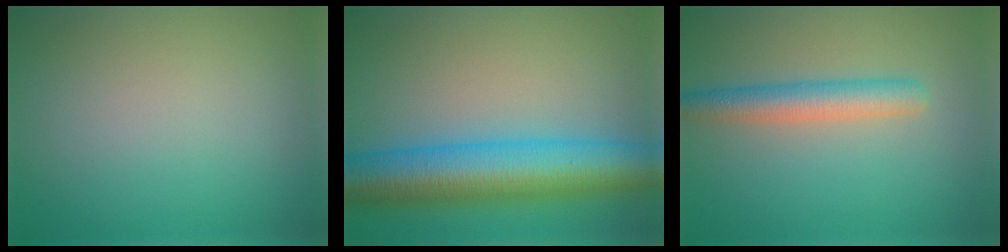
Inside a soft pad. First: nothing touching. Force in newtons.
{"total": 10.3, "press": 10.3, "slide": 0.1}
{"total": 3.5, "press": 3.5, "slide": 0.1}